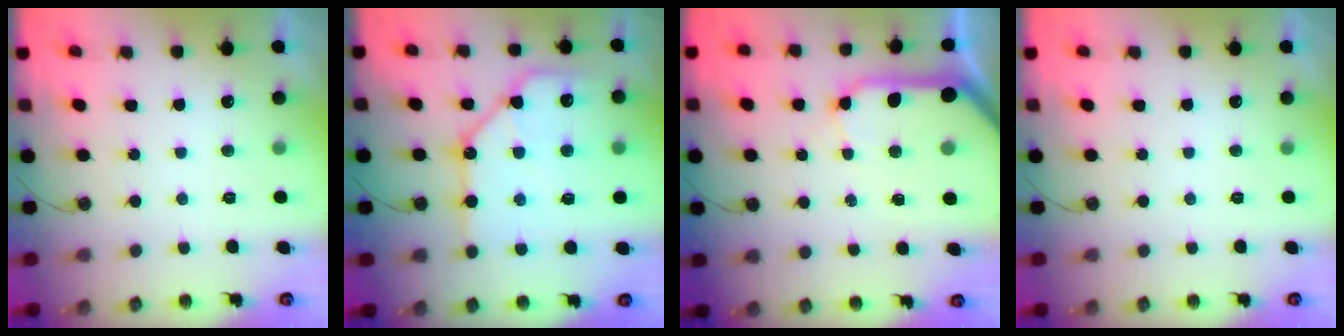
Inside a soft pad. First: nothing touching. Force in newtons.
{"total": 13.5, "press": 13.4, "slide": 1.4}
{"total": 14.9, "press": 14.7, "slide": 1.9}
{"total": 0.0}